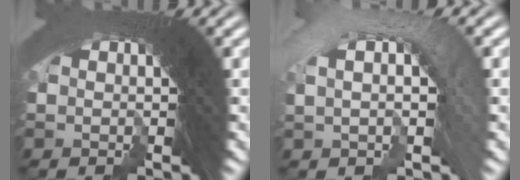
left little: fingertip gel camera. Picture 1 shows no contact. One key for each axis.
{"total": 3.5, "fx": -2.9, "fy": 2.1, "fz": 0.1, "tx": 0.005, "ty": 0.015, "tz": -0.055}